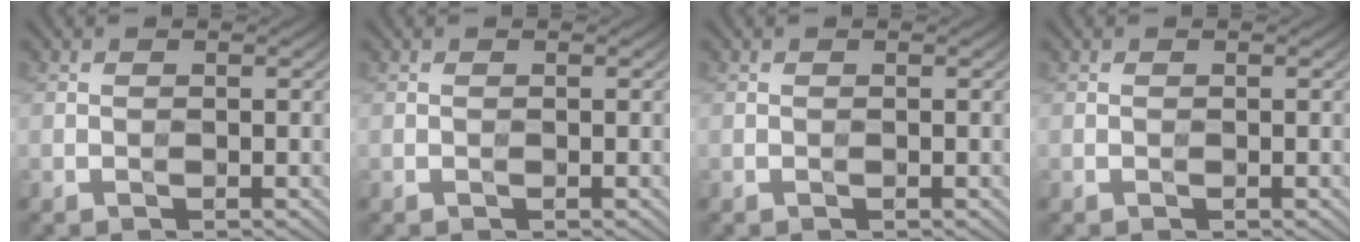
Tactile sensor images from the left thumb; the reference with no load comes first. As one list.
[{"total": 0.0}, {"total": 0.0}, {"total": 0.0}]